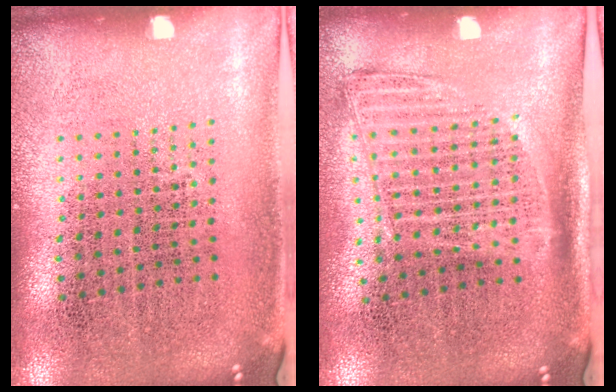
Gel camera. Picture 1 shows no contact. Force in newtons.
{"total": 1.4, "press": 1.2, "slide": 0.6}